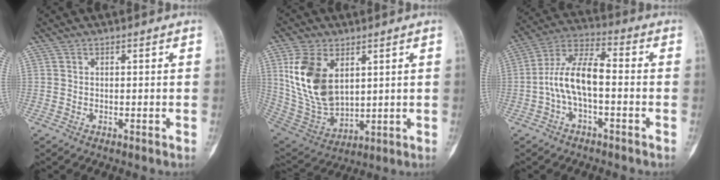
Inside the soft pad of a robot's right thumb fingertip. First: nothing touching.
{"total": 15.8, "force": [4.8, 9.8, 11.5], "torque": [-0.212, -0.021, 0.112]}
{"total": 10.7, "force": [-1.8, 4.8, 9.4], "torque": [-0.181, 0.046, -0.041]}